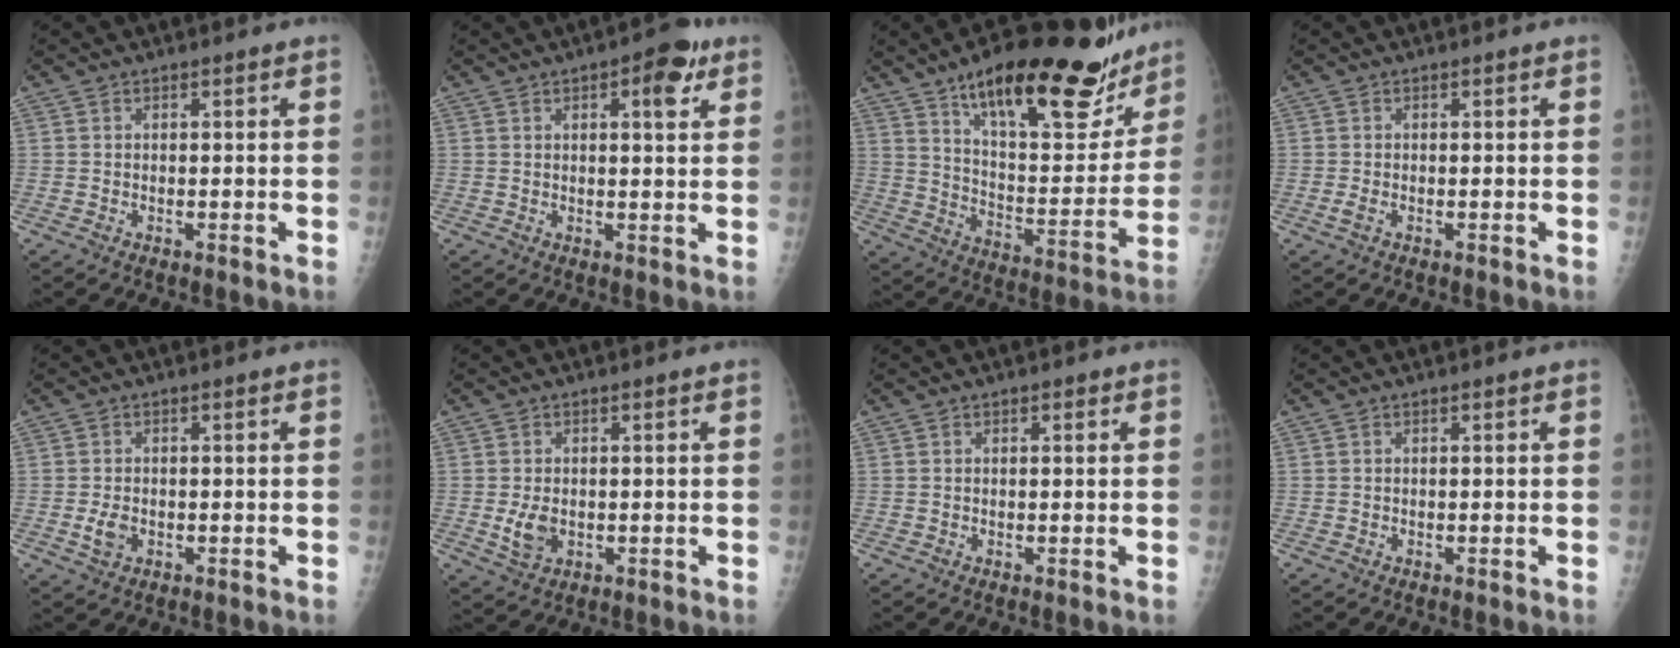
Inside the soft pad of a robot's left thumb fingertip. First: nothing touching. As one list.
[{"total": 6.5, "force": [3.1, 2.4, 5.2], "torque": [-0.053, -0.007, 0.033]}, {"total": 27.8, "force": [19.1, 9.3, 17.9], "torque": [-0.222, -0.070, 0.291]}, {"total": 1.3, "force": [-0.2, 0.6, 1.1], "torque": [-0.028, 0.004, -0.003]}, {"total": 2.7, "force": [-0.6, 1.8, 2.0], "torque": [-0.038, -0.001, -0.010]}, {"total": 4.0, "force": [-0.4, 2.6, 3.0], "torque": [-0.055, -0.005, -0.001]}, {"total": 0.8, "force": [0.4, 0.4, 0.5], "torque": [-0.004, 0.000, 0.003]}, {"total": 0.0}]